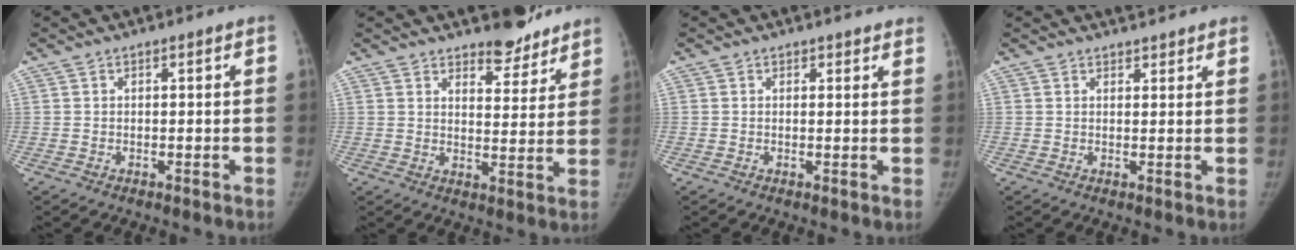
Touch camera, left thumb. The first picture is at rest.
{"total": 8.4, "force": [7.1, 3.2, 3.1], "torque": [-0.009, -0.053, 0.103]}
{"total": 3.6, "force": [3.3, 1.0, 1.1], "torque": [0.011, -0.008, 0.029]}
{"total": 4.2, "force": [3.8, 1.3, 1.5], "torque": [0.001, -0.002, 0.048]}